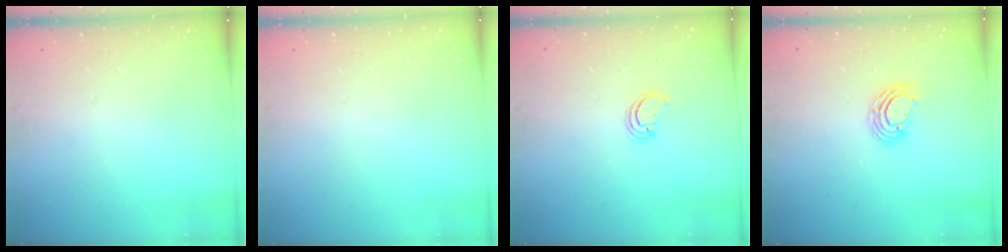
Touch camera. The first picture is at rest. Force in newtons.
{"total": 0.0}
{"total": 2.3, "press": 2.3, "slide": 0.2}
{"total": 6.0, "press": 6.0, "slide": 0.8}